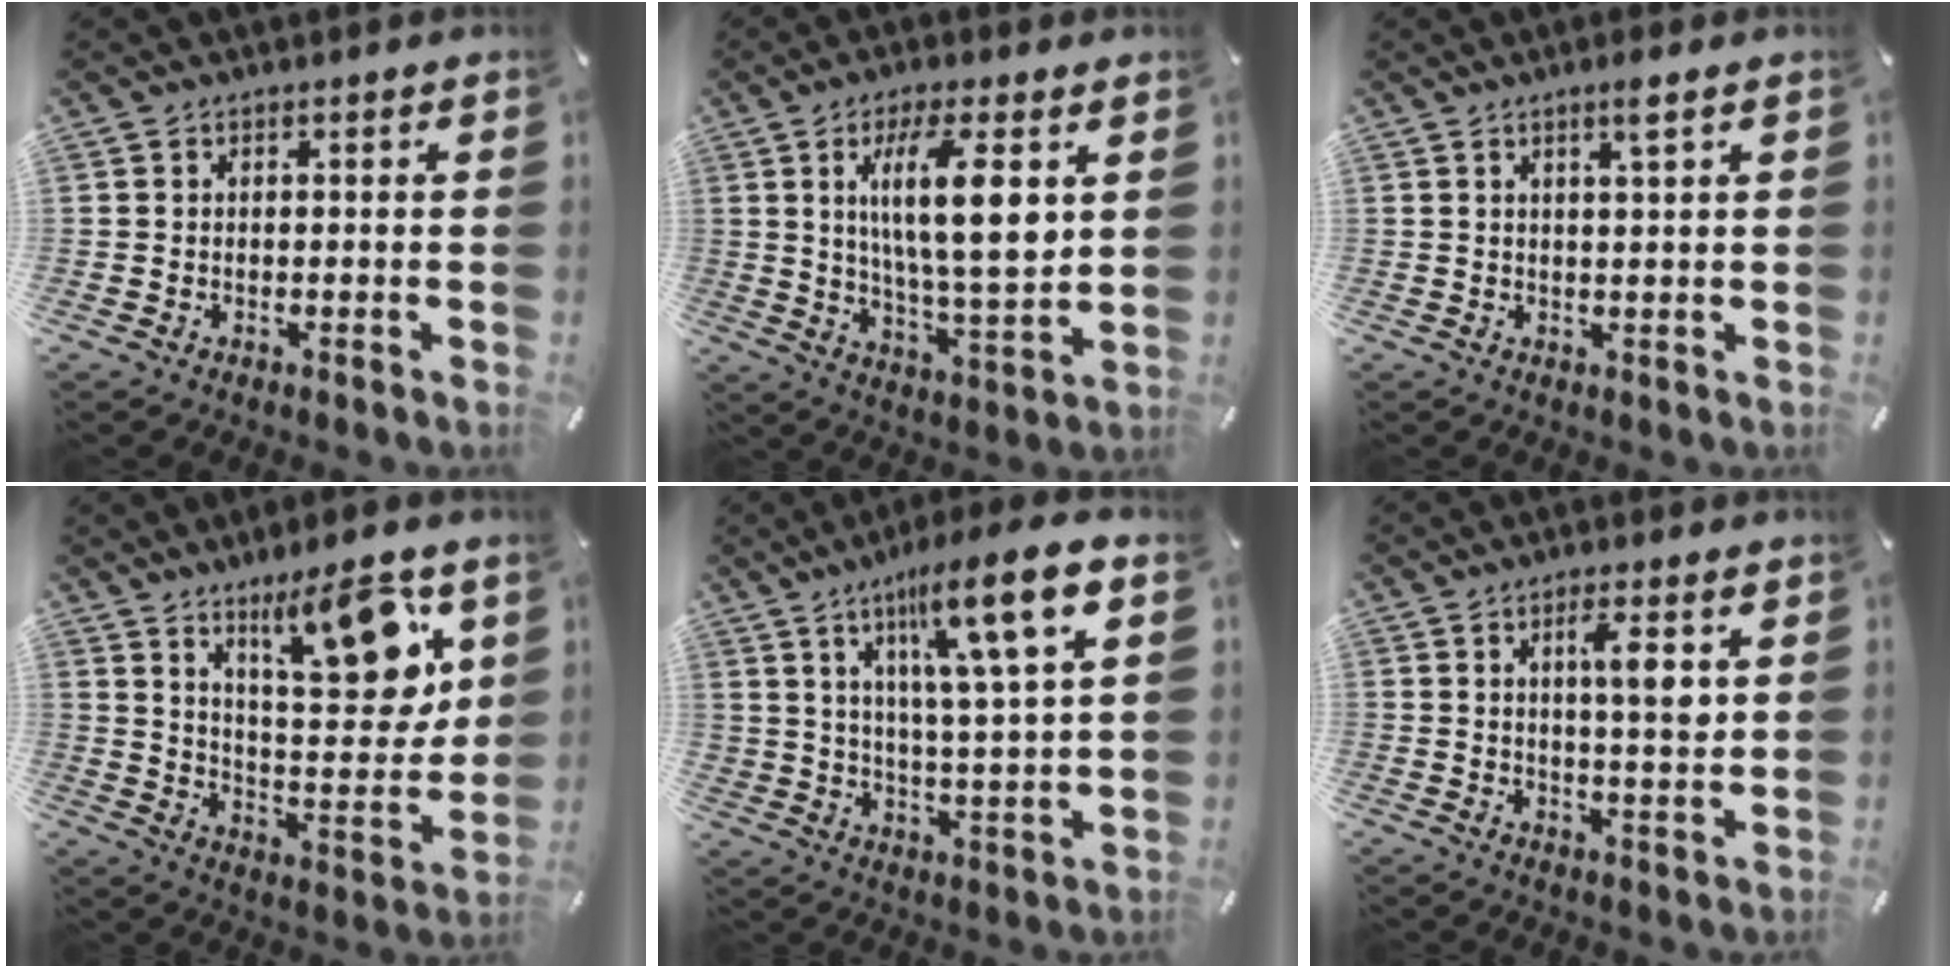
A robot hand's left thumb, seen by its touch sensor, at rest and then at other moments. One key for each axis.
{"total": 15.0, "fx": 4.9, "fy": 3.7, "fz": 13.7, "tx": -0.236, "ty": -0.007, "tz": 0.073}
{"total": 3.2, "fx": 1.9, "fy": 0.0, "fz": 2.6, "tx": -0.054, "ty": 0.000, "tz": 0.031}
{"total": 17.4, "fx": 10.3, "fy": 6.0, "fz": 12.7, "tx": -0.167, "ty": -0.061, "tz": 0.160}
{"total": 15.7, "fx": 8.5, "fy": 3.3, "fz": 12.8, "tx": -0.210, "ty": -0.030, "tz": 0.131}
{"total": 6.7, "fx": 2.4, "fy": 1.2, "fz": 6.1, "tx": -0.100, "ty": -0.007, "tz": 0.032}